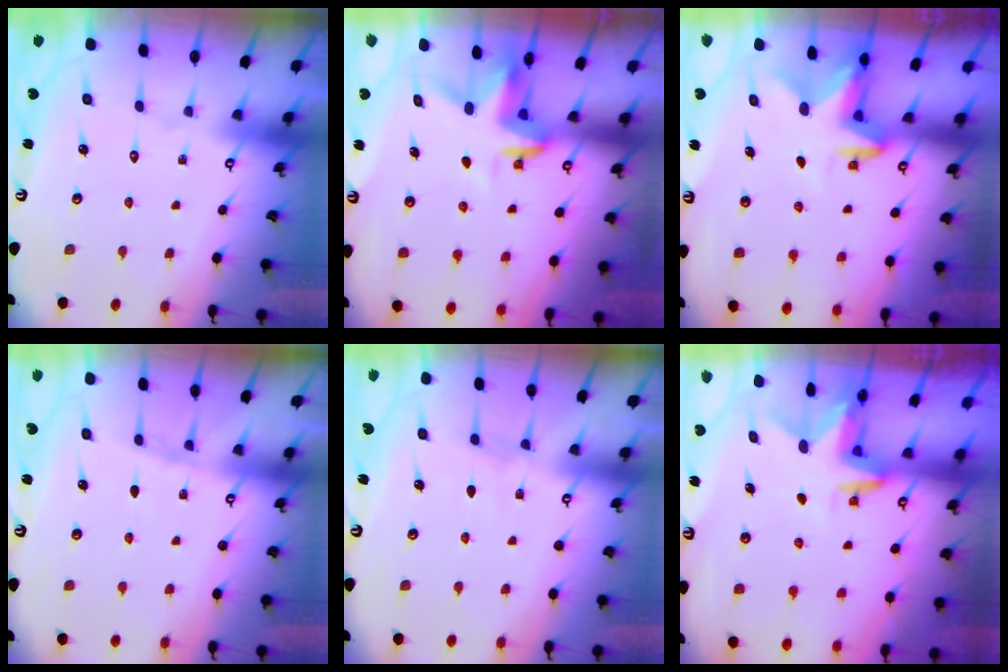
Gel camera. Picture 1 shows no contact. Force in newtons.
{"total": 3.2, "press": 3.1, "slide": 0.4}
{"total": 2.7, "press": 2.7, "slide": 0.5}
{"total": 4.7, "press": 4.7, "slide": 0.6}
{"total": 4.0, "press": 4.0, "slide": 0.5}
{"total": 3.0, "press": 3.0, "slide": 0.2}